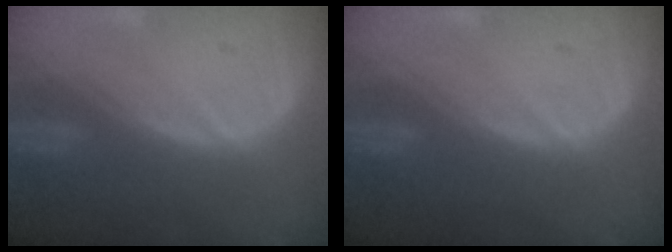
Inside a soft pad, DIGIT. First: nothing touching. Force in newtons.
{"total": 0.0}